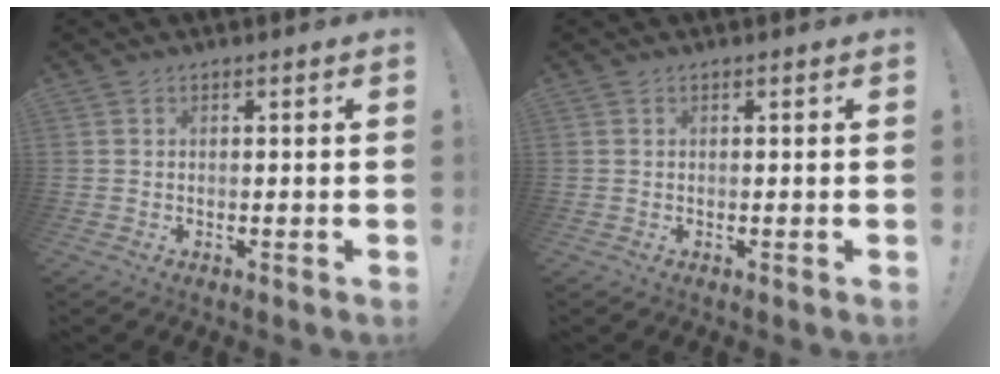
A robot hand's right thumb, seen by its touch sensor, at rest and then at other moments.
{"total": 0.0}